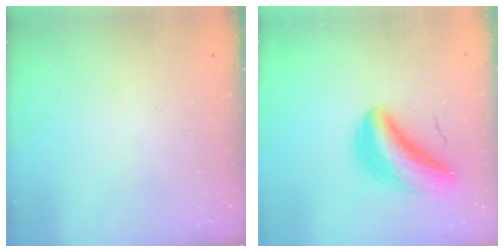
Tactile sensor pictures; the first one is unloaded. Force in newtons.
{"total": 10.9, "press": 10.6, "slide": 2.4}